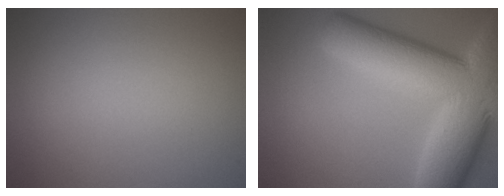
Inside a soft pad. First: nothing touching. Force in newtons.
{"total": 13.7, "press": 13.7, "slide": 0.6}